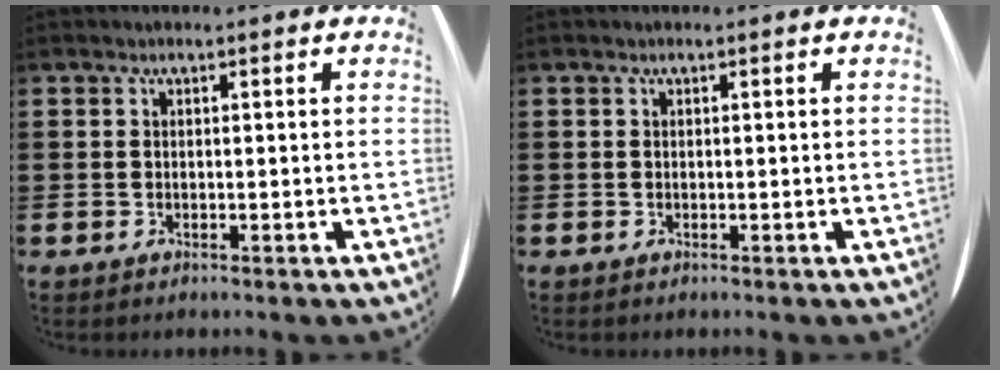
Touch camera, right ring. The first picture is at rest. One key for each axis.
{"total": 0.0}